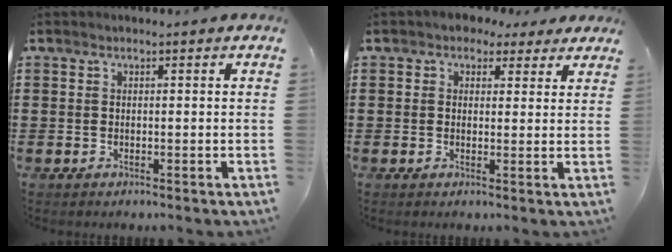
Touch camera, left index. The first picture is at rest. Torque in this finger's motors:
{"motor_torque": [2.14, 0.00, 0.47, 0.04]}